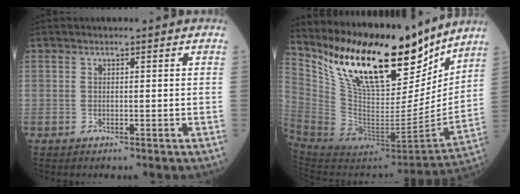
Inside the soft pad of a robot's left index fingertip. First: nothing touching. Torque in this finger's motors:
{"motor_torque": [1.12, -1.02, 1.05, 0.21]}